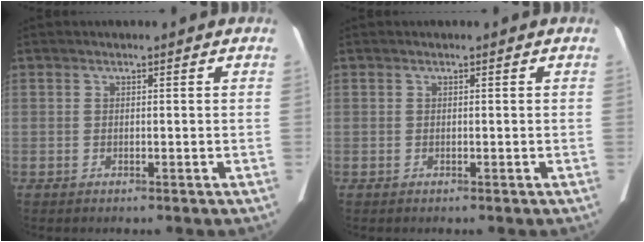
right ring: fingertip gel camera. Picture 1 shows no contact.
{"total": 0.0}